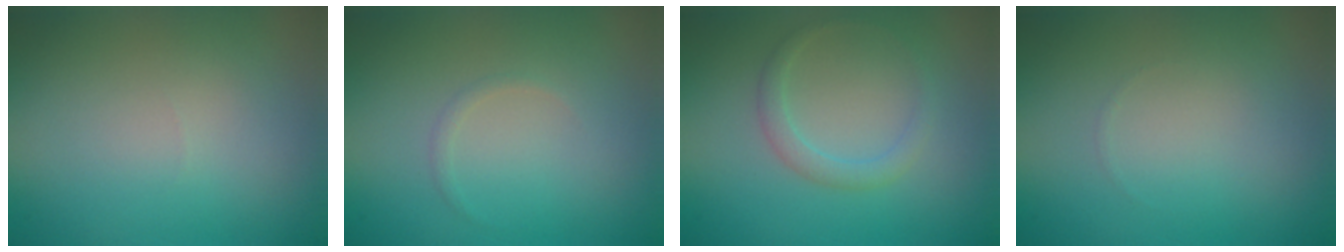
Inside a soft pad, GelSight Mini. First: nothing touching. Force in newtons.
{"total": 0.6, "press": 0.6, "slide": 0.1}
{"total": 1.6, "press": 1.6, "slide": 0.0}
{"total": 0.0}